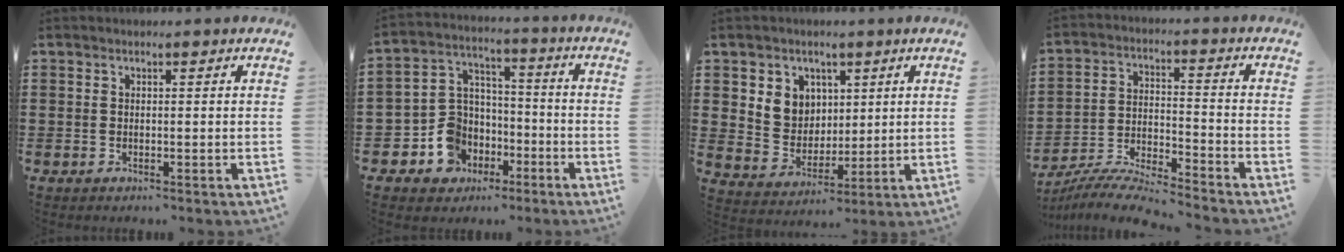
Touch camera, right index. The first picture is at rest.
{"total": 9.0, "force": [-3.3, 8.0, 2.2], "torque": [-0.092, 0.009, -0.060]}
{"total": 6.1, "force": [2.7, 5.4, 0.8], "torque": [-0.039, -0.001, 0.050]}
{"total": 6.7, "force": [-6.5, 0.0, 1.7], "torque": [-0.042, -0.004, -0.131]}